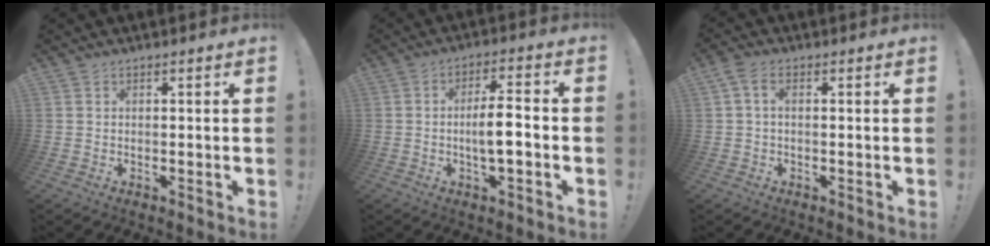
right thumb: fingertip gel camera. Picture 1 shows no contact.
{"total": 7.9, "force": [-1.7, 1.8, 7.5], "torque": [-0.134, 0.005, -0.037]}
{"total": 2.9, "force": [0.3, 1.6, 2.4], "torque": [-0.048, 0.008, 0.006]}